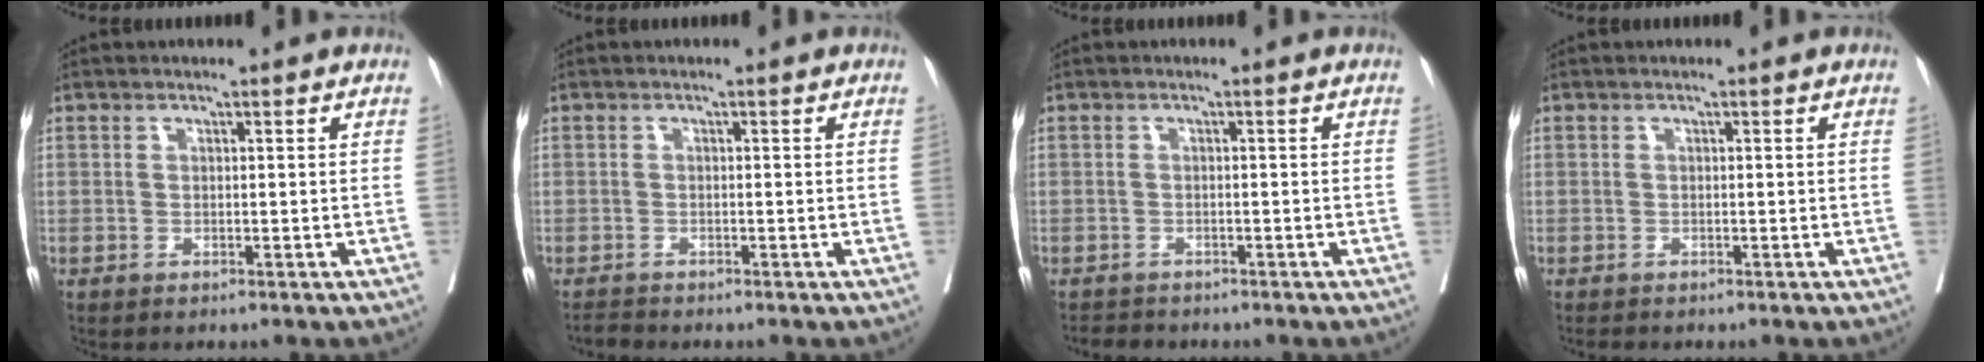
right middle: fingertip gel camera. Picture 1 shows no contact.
{"total": 0.9, "force": [-0.9, -0.1, -0.1], "torque": [0.001, -0.006, -0.017]}
{"total": 2.3, "force": [-2.1, 0.9, 0.0], "torque": [-0.003, -0.004, -0.035]}
{"total": 0.7, "force": [-0.7, 0.2, 0.2], "torque": [-0.008, -0.002, -0.012]}